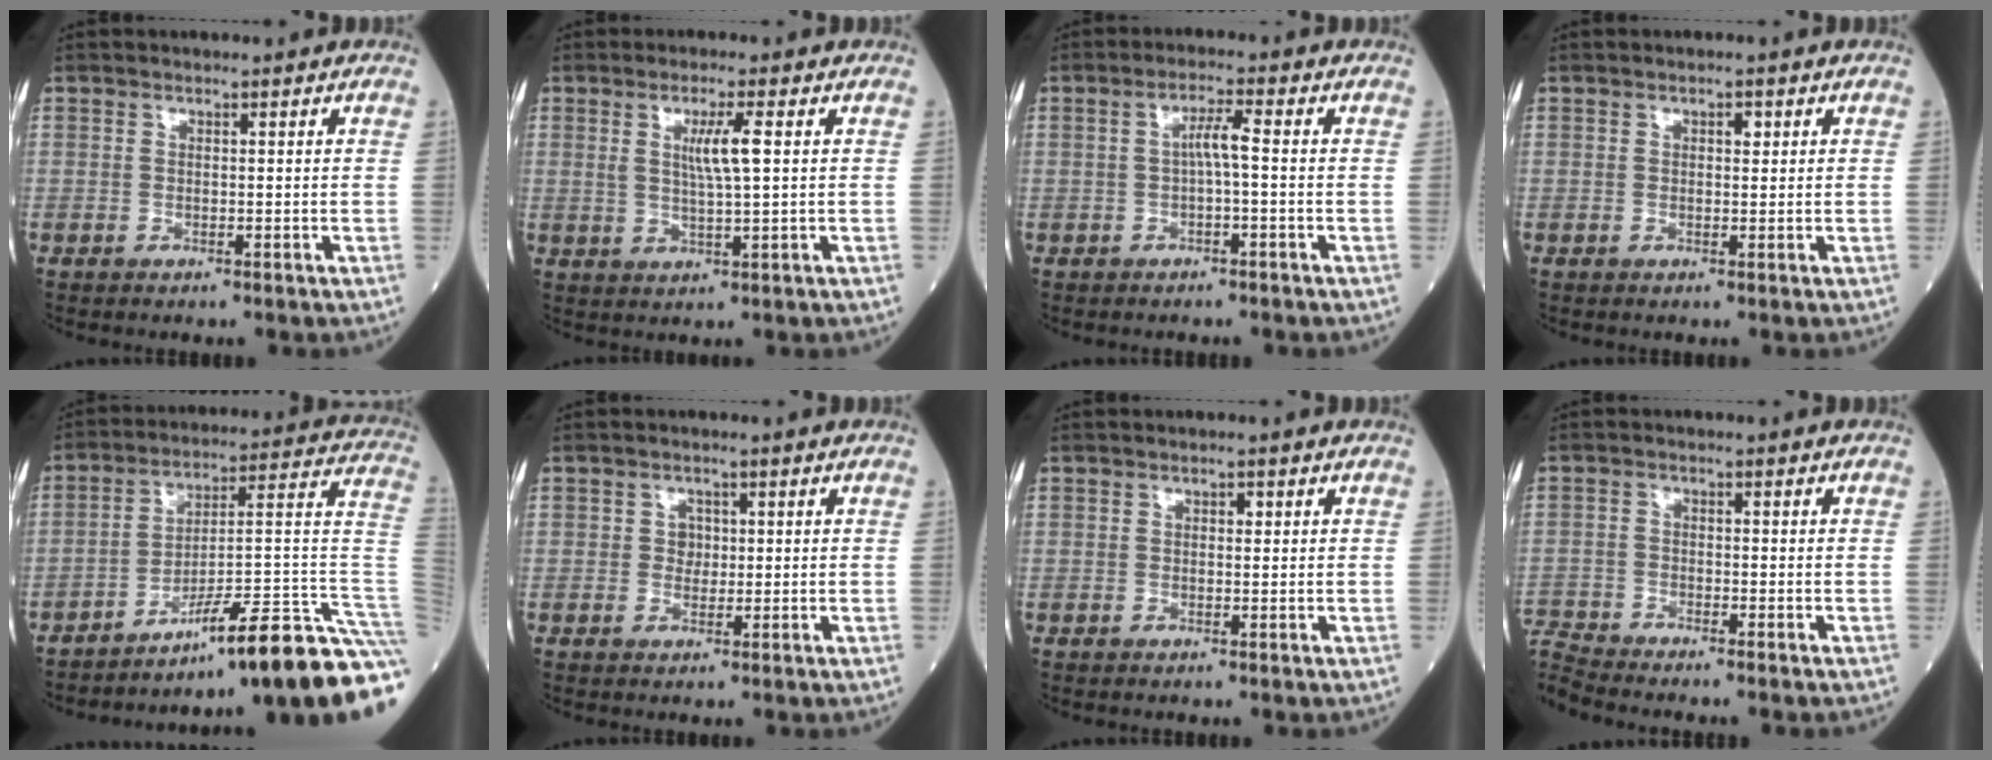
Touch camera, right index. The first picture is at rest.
{"total": 4.5, "force": [1.2, 0.0, 4.4], "torque": [-0.081, -0.003, 0.022]}
{"total": 3.0, "force": [-0.2, 0.2, 3.0], "torque": [-0.052, 0.009, -0.003]}
{"total": 1.2, "force": [0.5, 0.6, 0.9], "torque": [-0.010, 0.001, 0.005]}
{"total": 22.7, "force": [-15.9, -0.7, 16.2], "torque": [-0.123, 0.023, -0.243]}
{"total": 1.8, "force": [0.3, 1.6, 0.9], "torque": [-0.008, 0.001, 0.002]}
{"total": 0.8, "force": [0.3, 0.5, 0.6], "torque": [-0.007, 0.001, 0.003]}
{"total": 5.4, "force": [-5.2, -1.3, 0.0], "torque": [-0.013, -0.003, -0.100]}